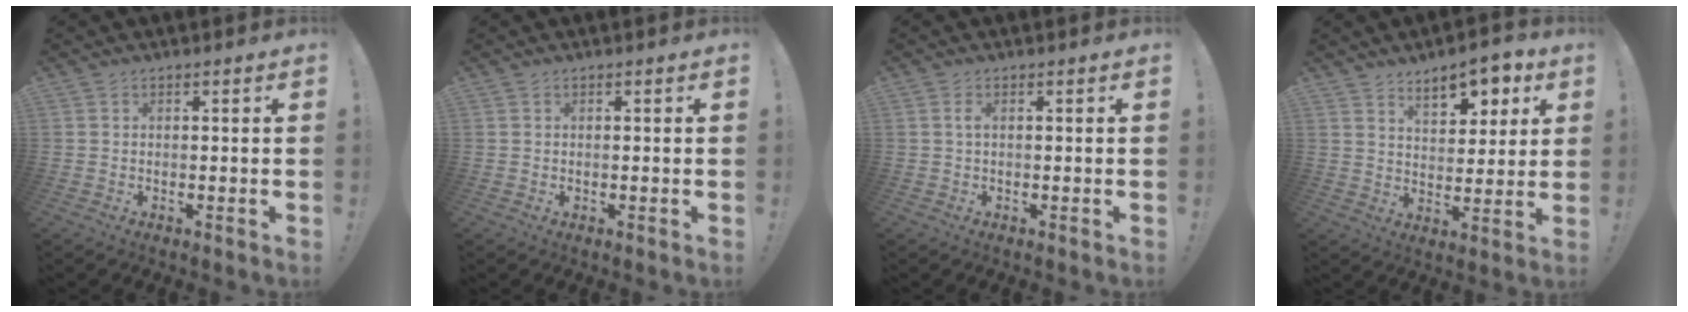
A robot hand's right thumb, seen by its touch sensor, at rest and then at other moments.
{"total": 0.0}
{"total": 1.2, "force": [0.0, 0.4, 1.2], "torque": [-0.024, 0.004, -0.001]}
{"total": 10.5, "force": [6.6, 5.2, 6.2], "torque": [-0.074, -0.038, 0.116]}